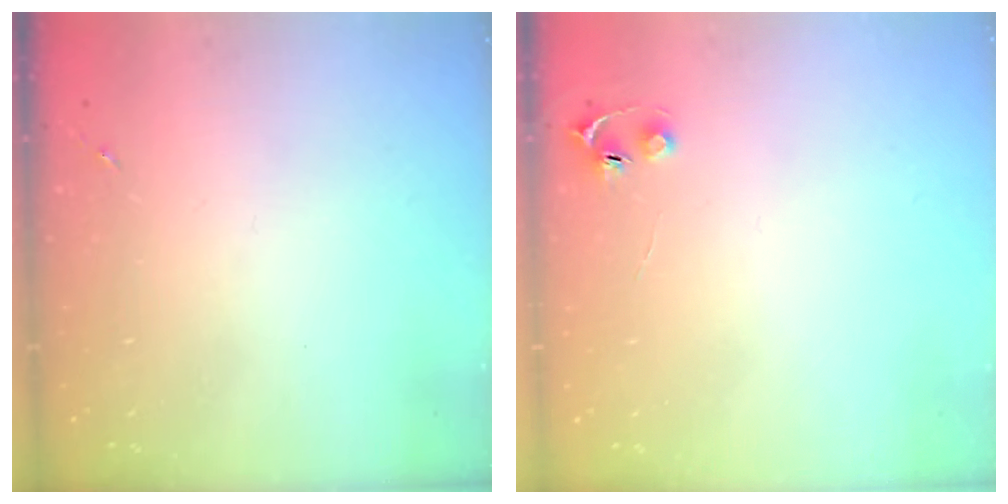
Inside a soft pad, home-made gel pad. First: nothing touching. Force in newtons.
{"total": 4.0, "press": 4.0, "slide": 0.5}